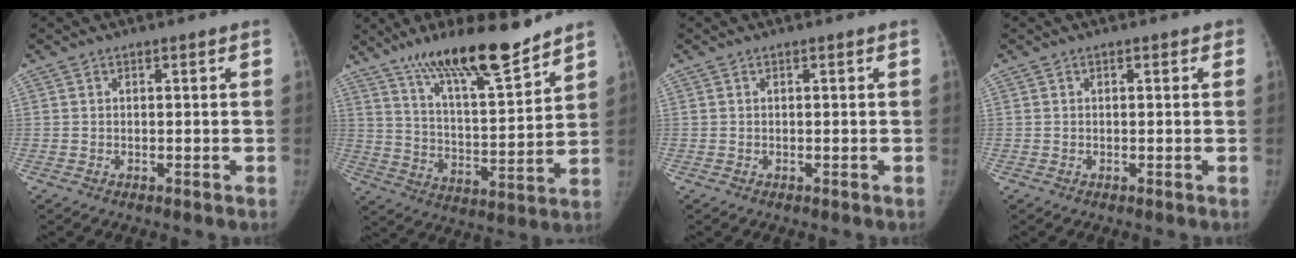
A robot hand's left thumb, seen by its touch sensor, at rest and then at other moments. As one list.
[{"total": 16.8, "force": [12.9, 3.0, 10.2], "torque": [-0.143, -0.079, 0.224]}, {"total": 0.0}, {"total": 0.7, "force": [0.4, 0.5, 0.4], "torque": [0.004, 0.001, -0.001]}]